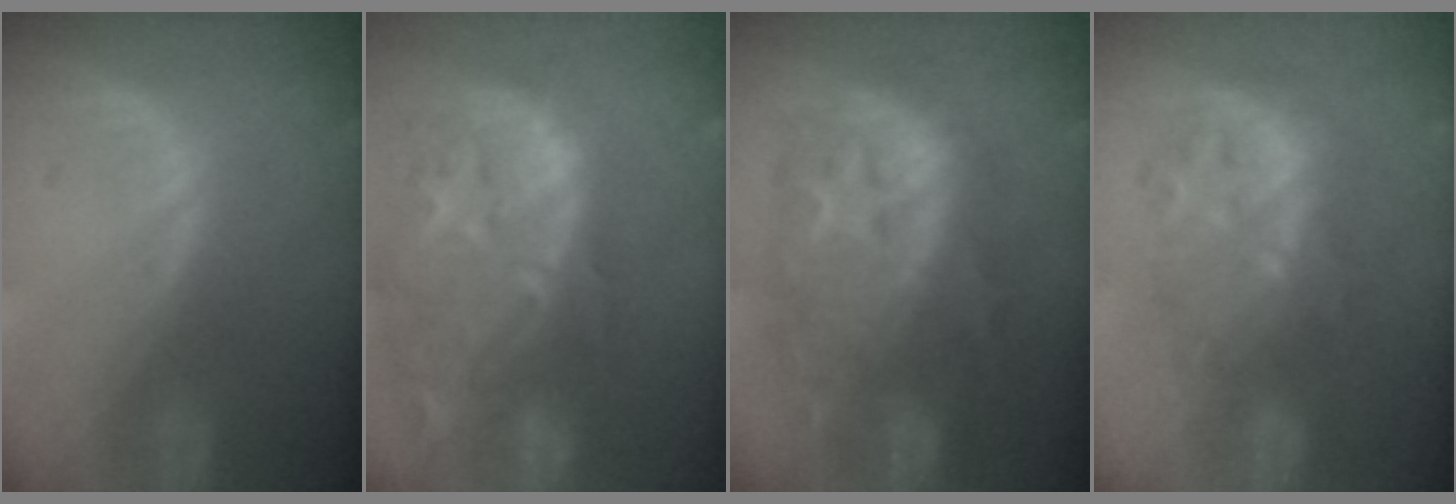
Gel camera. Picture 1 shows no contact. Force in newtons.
{"total": 15.3, "press": 12.2, "slide": 9.3}
{"total": 11.5, "press": 11.5, "slide": 0.9}
{"total": 9.1, "press": 7.9, "slide": 4.5}